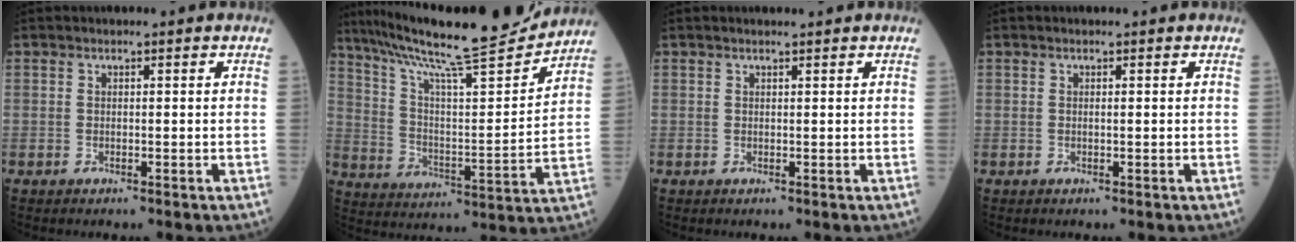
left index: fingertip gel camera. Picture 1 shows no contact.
{"total": 20.0, "force": [18.0, 0.3, 8.8], "torque": [-0.154, -0.018, 0.281]}
{"total": 1.2, "force": [1.1, 0.0, 0.5], "torque": [-0.005, 0.006, 0.019]}
{"total": 0.0}